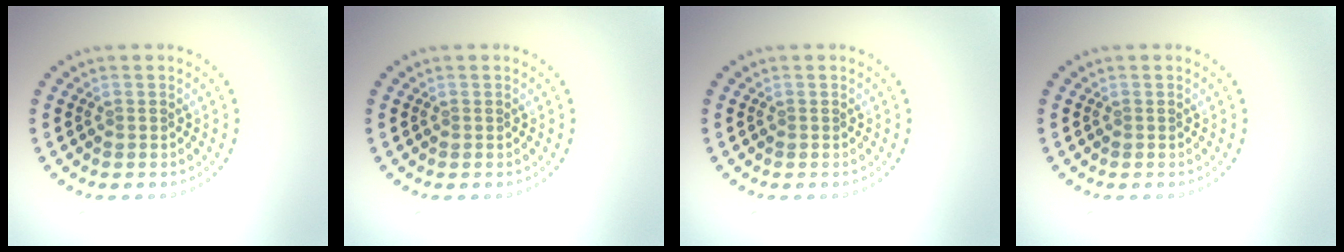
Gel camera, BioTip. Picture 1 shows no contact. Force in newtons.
{"total": 0.0}
{"total": 0.0}
{"total": 0.0}